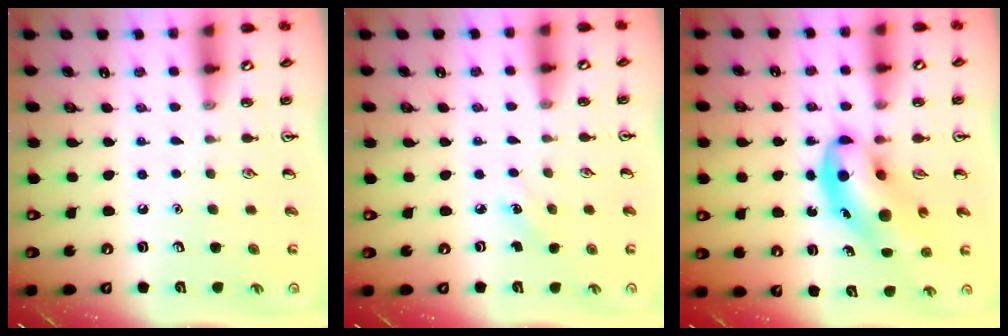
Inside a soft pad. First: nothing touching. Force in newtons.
{"total": 1.9, "press": 1.7, "slide": 0.8}
{"total": 11.5, "press": 11.1, "slide": 3.0}